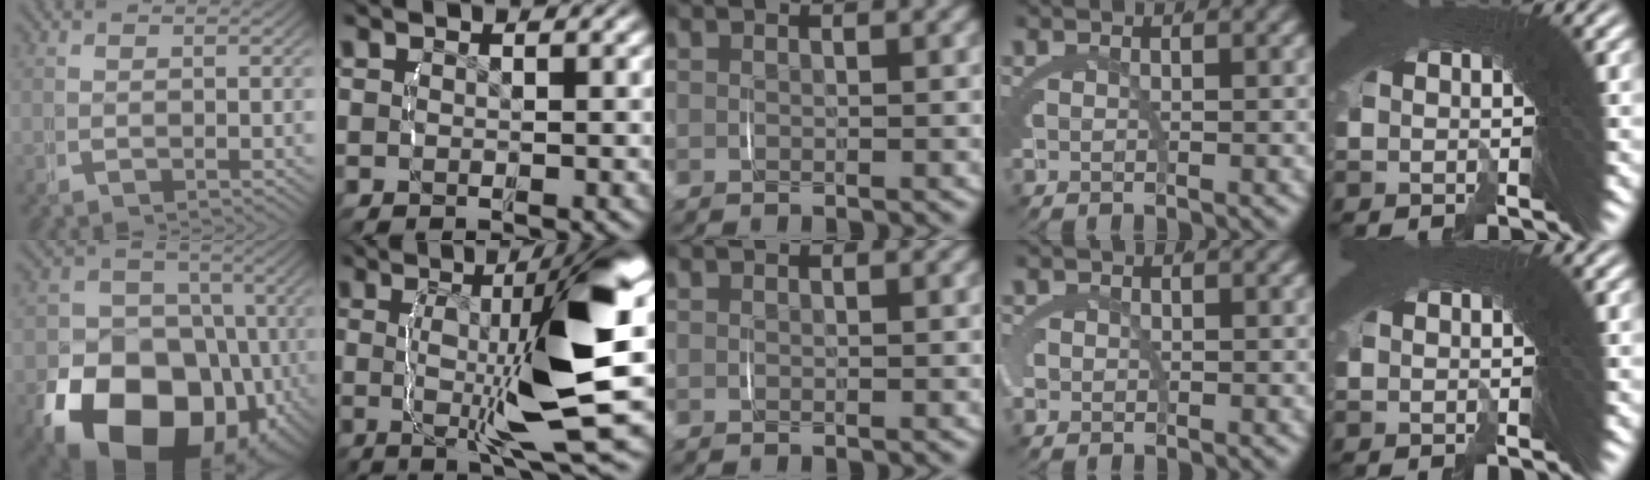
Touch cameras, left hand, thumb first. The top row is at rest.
{"thumb": {"total": 21.4, "force": [-6.6, 15.3, 13.4], "torque": [-0.249, -0.083, -0.082]}, "index": {"total": 12.8, "force": [1.2, 1.9, 12.6], "torque": [-0.176, 0.008, 0.022]}, "ring": {"total": 1.0, "force": [-0.2, 0.9, 0.4], "torque": [-0.021, -0.003, -0.002]}}